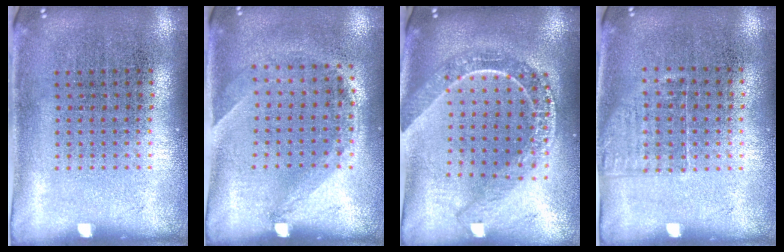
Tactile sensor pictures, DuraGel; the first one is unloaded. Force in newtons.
{"total": 1.4, "press": 1.0, "slide": 1.0}
{"total": 2.2, "press": 1.8, "slide": 1.2}
{"total": 1.2, "press": 1.0, "slide": 0.7}